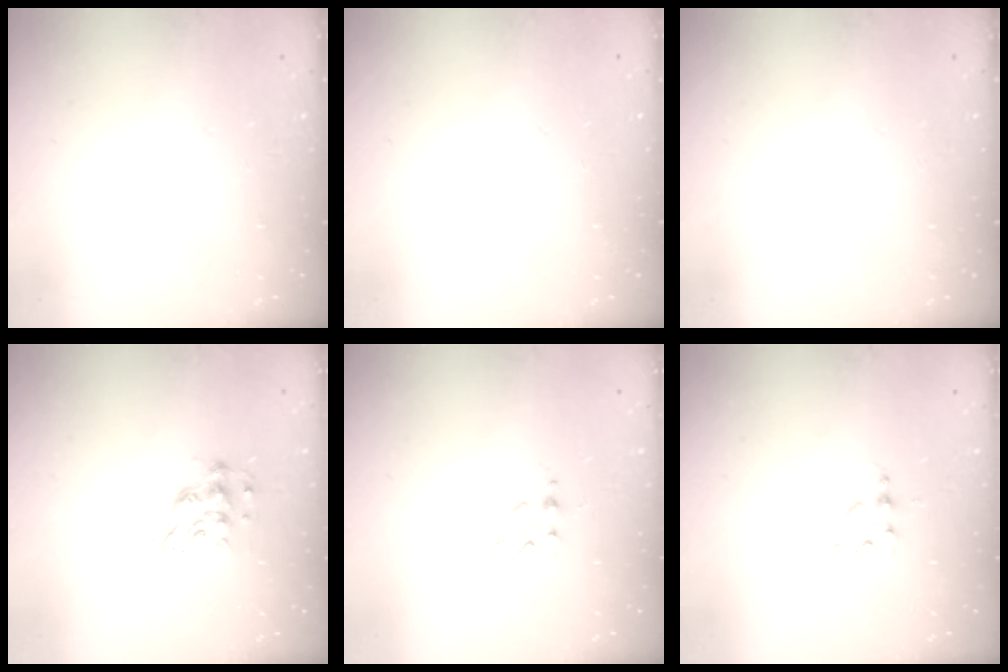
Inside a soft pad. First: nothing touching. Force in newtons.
{"total": 0.6, "press": 0.5, "slide": 0.2}
{"total": 0.0}
{"total": 10.7, "press": 10.7, "slide": 0.6}
{"total": 2.8, "press": 2.8, "slide": 0.3}
{"total": 2.0, "press": 2.0, "slide": 0.2}